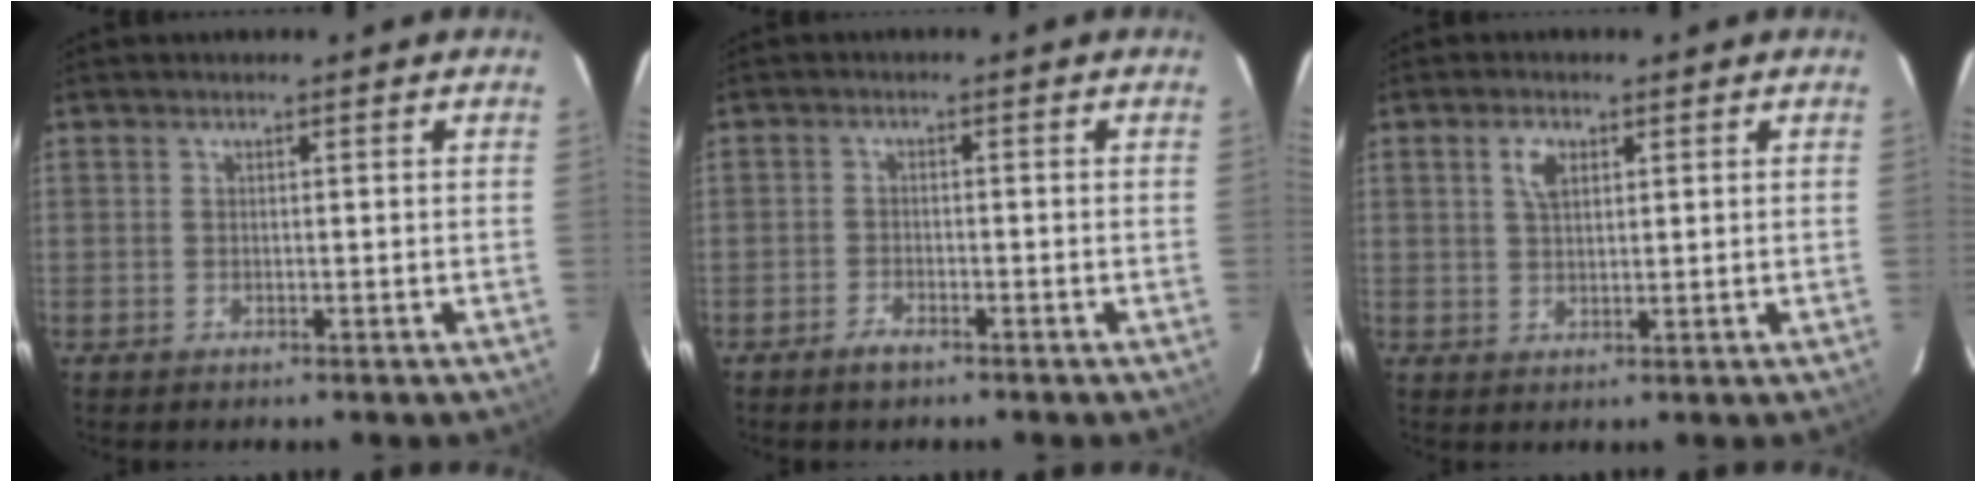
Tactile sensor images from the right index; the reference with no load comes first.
{"total": 2.5, "force": [-2.0, 1.0, 1.1], "torque": [-0.031, 0.002, -0.039]}
{"total": 3.5, "force": [1.4, 2.0, 2.5], "torque": [-0.047, 0.007, 0.027]}